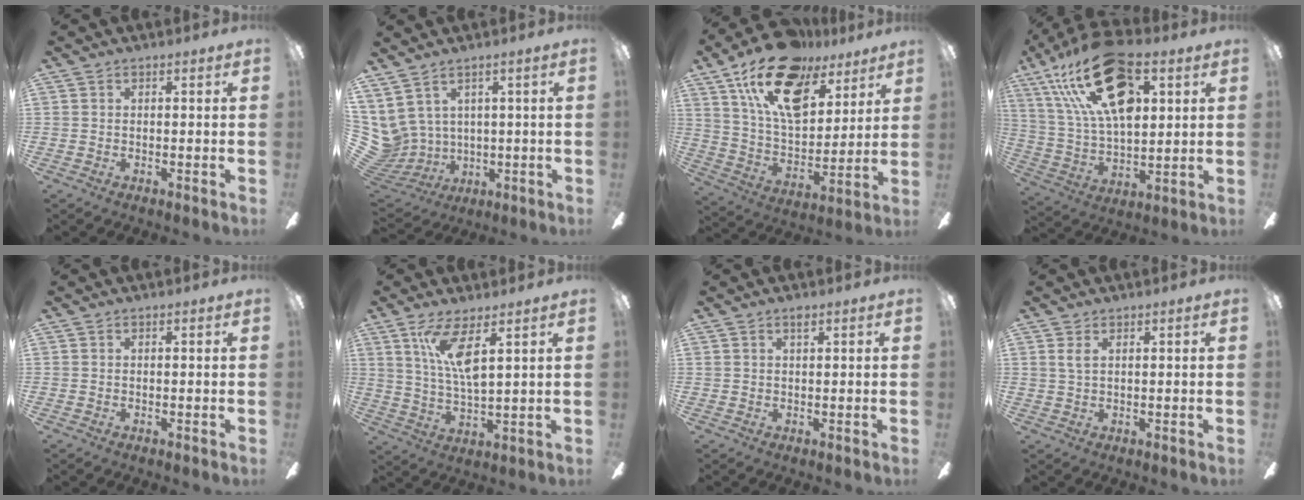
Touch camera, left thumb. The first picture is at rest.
{"total": 7.6, "force": [3.3, 6.4, 2.1], "torque": [-0.099, -0.031, 0.072]}
{"total": 21.7, "force": [13.5, 11.3, 12.7], "torque": [-0.221, -0.066, 0.241]}
{"total": 25.5, "force": [12.0, 12.7, 18.5], "torque": [-0.328, -0.038, 0.207]}
{"total": 0.0}
{"total": 10.6, "force": [5.7, 2.6, 8.5], "torque": [-0.176, -0.016, 0.098]}
{"total": 1.1, "force": [0.9, 0.2, 0.6], "torque": [-0.007, -0.003, 0.015]}
{"total": 0.7, "force": [0.5, 0.2, 0.4], "torque": [-0.010, 0.001, 0.009]}